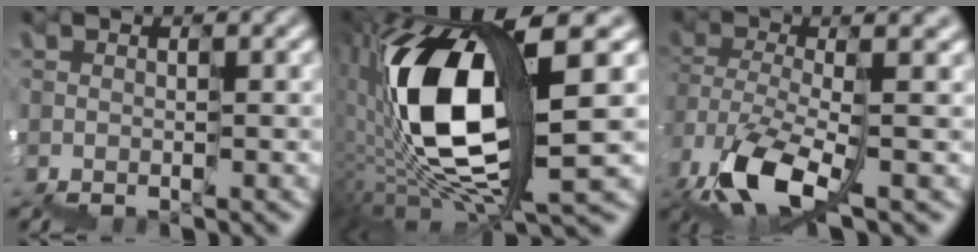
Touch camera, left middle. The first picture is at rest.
{"total": 11.9, "force": [2.4, 3.4, 11.2], "torque": [-0.221, 0.009, 0.043]}
{"total": 6.9, "force": [-1.4, 2.5, 6.3], "torque": [-0.144, -0.009, -0.022]}